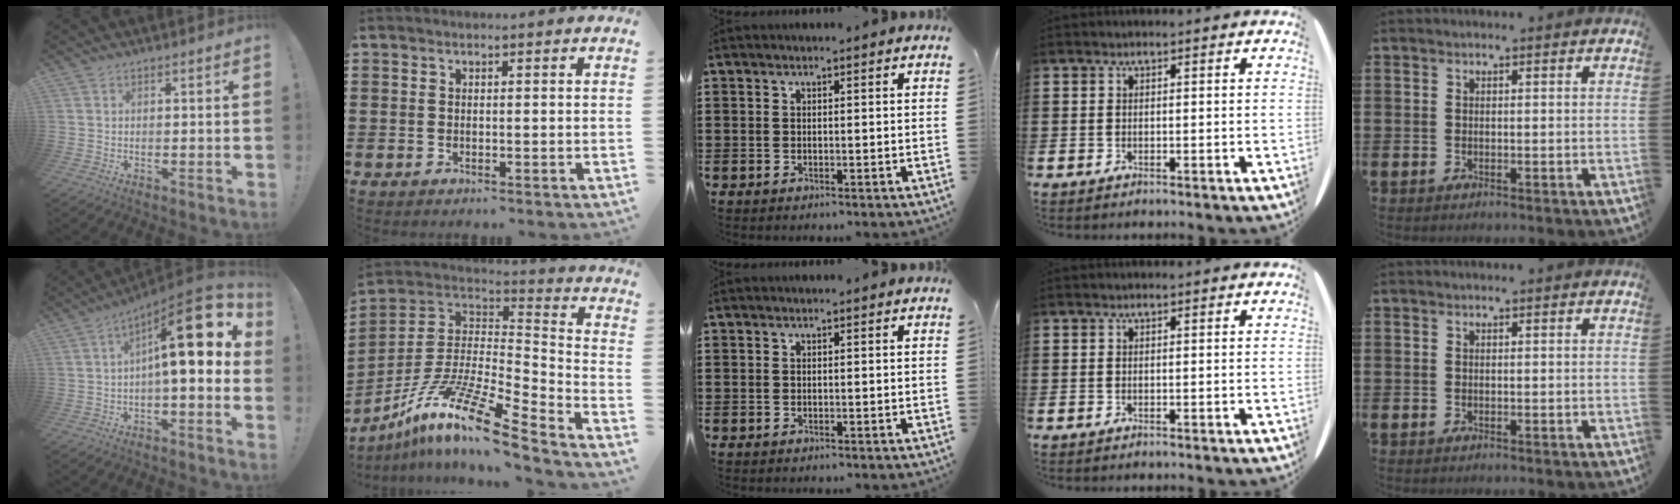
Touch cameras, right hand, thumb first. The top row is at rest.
{"thumb": {"total": 18.7, "force": [4.3, 4.7, 17.6], "torque": [-0.267, -0.020, 0.066]}, "index": {"total": 14.1, "force": [-10.0, 1.9, 9.8], "torque": [-0.196, 0.008, -0.195]}}